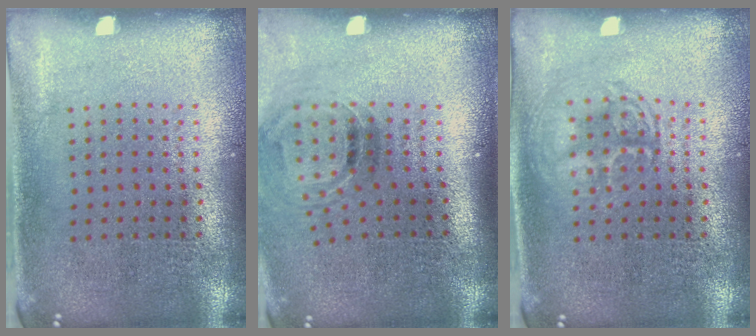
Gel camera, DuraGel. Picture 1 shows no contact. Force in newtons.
{"total": 1.2, "press": 0.9, "slide": 0.8}
{"total": 1.3, "press": 1.3, "slide": 0.2}